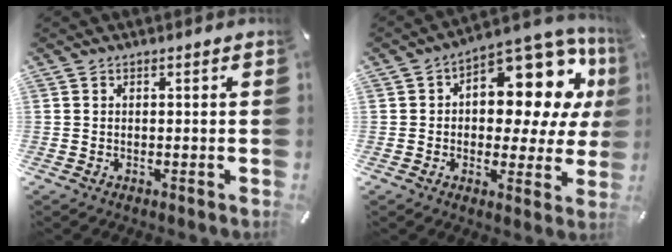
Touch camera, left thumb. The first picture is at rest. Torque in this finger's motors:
{"motor_torque": [1.41, 1.33, 1.14, -0.89, 0.19]}